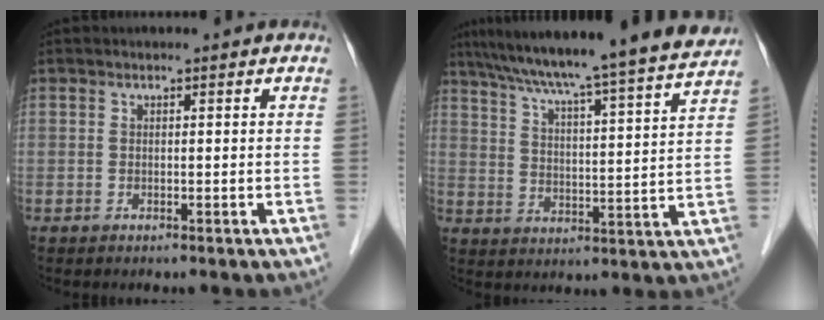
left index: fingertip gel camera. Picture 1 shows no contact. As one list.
[{"total": 21.6, "force": [19.4, -1.3, 9.3], "torque": [-0.156, -0.028, 0.265]}]